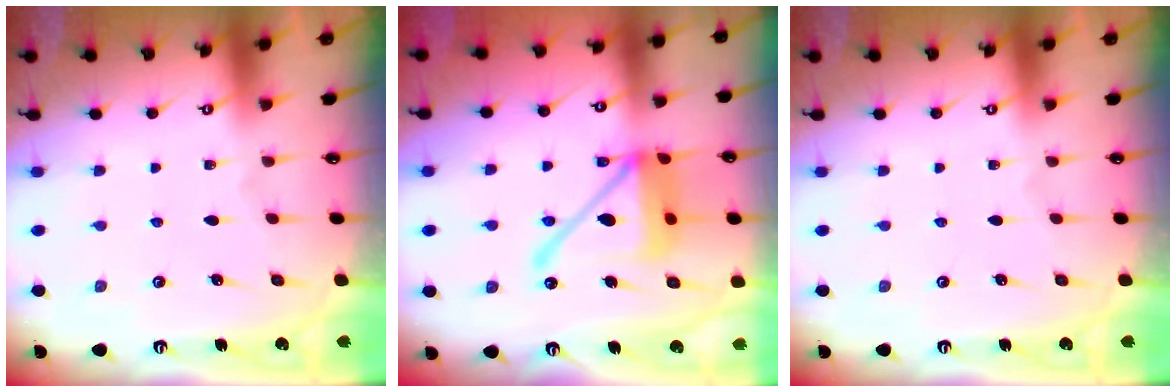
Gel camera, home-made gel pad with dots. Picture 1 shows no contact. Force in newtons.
{"total": 16.4, "press": 16.3, "slide": 2.1}
{"total": 0.0}